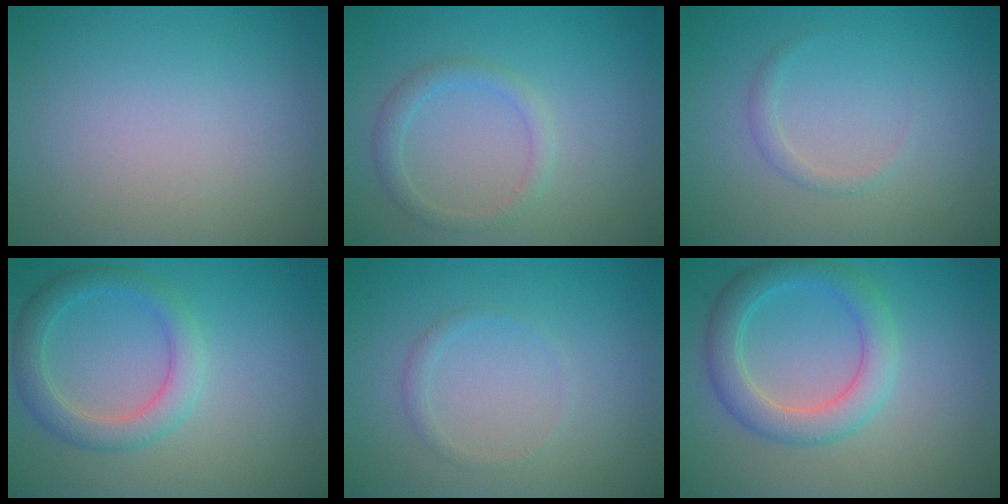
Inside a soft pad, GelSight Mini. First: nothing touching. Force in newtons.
{"total": 1.8, "press": 1.8, "slide": 0.2}
{"total": 1.0, "press": 1.0, "slide": 0.1}
{"total": 3.3, "press": 3.3, "slide": 0.2}
{"total": 0.9, "press": 0.8, "slide": 0.1}
{"total": 4.2, "press": 4.2, "slide": 0.1}